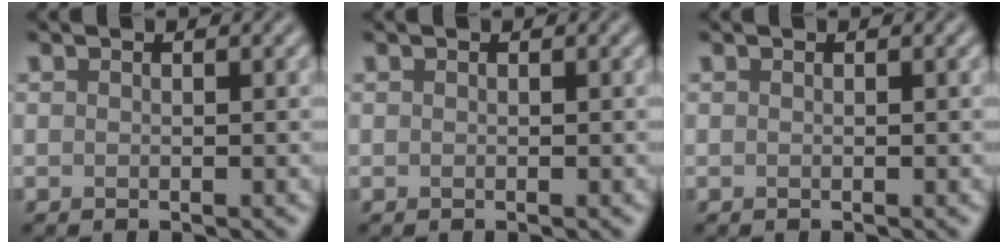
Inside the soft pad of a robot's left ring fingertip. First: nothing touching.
{"total": 0.0}
{"total": 0.0}